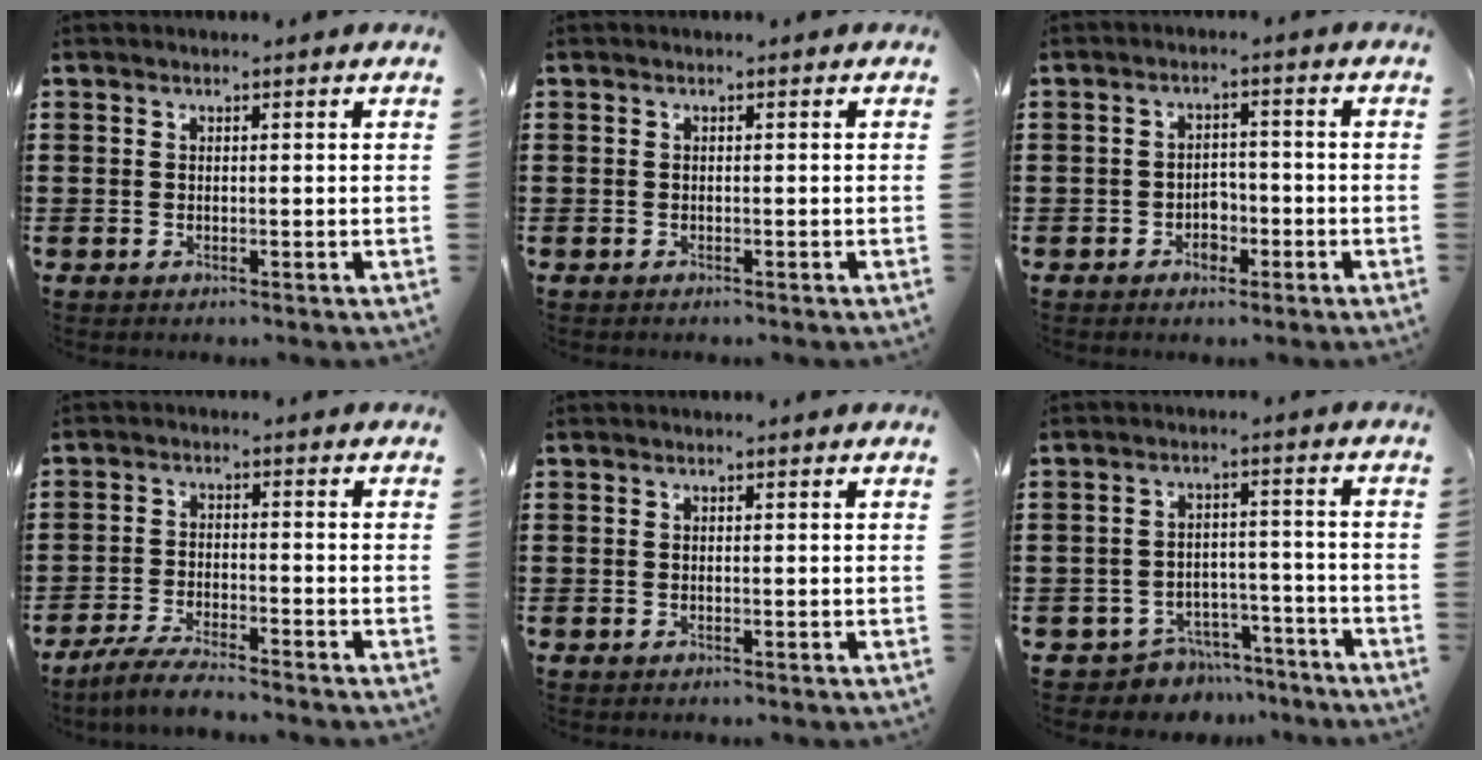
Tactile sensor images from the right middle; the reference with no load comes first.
{"total": 0.0}
{"total": 2.7, "force": [-1.7, 1.8, 1.2], "torque": [-0.025, 0.005, -0.037]}
{"total": 4.2, "force": [-3.9, 0.1, 1.7], "torque": [-0.044, -0.006, -0.079]}
{"total": 0.0}
{"total": 4.8, "force": [-4.6, 1.4, 0.2], "torque": [-0.010, 0.014, -0.093]}